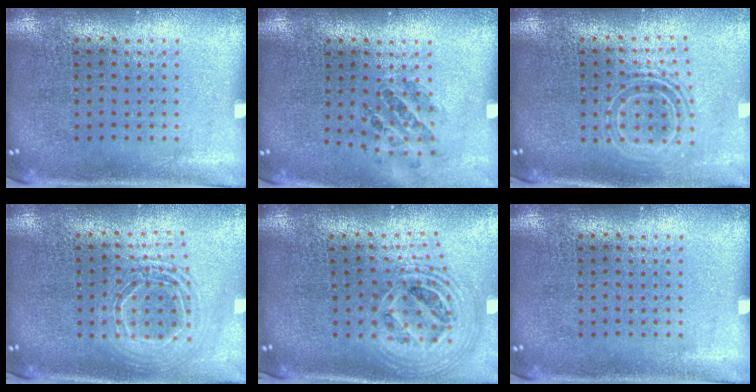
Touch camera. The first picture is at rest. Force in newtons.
{"total": 0.9, "press": 0.9, "slide": 0.0}
{"total": 1.7, "press": 1.2, "slide": 1.1}
{"total": 1.8, "press": 1.4, "slide": 1.0}
{"total": 2.5, "press": 1.8, "slide": 1.7}
{"total": 0.0}